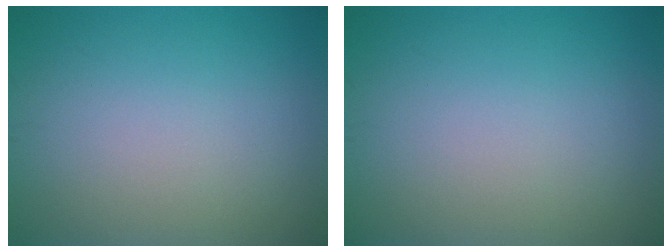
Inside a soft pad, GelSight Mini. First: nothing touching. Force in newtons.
{"total": 0.0}